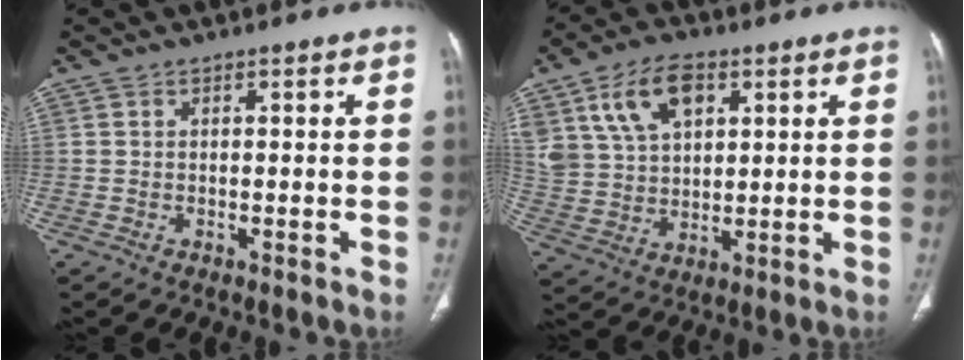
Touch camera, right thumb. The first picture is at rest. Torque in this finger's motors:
{"motor_torque": [0.10, 0.15, 0.87, 1.08, 0.09]}